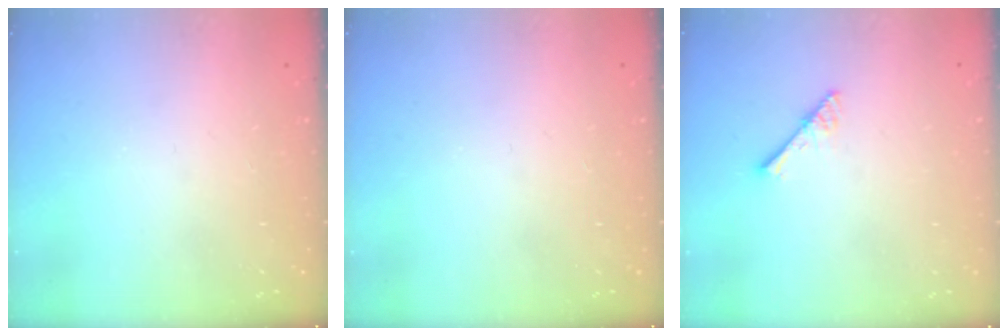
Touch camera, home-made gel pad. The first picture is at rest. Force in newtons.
{"total": 0.0}
{"total": 2.9, "press": 2.9, "slide": 0.2}